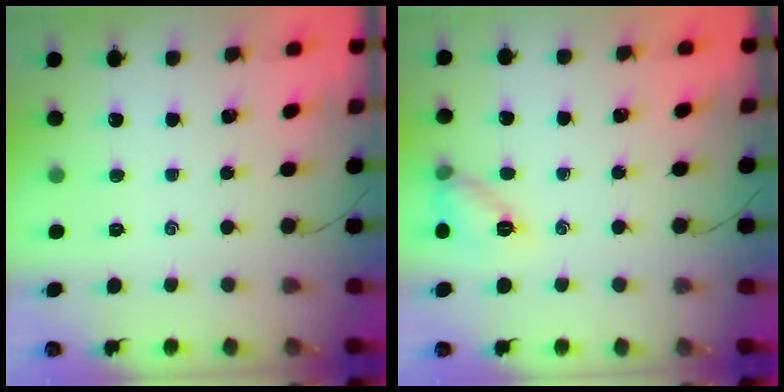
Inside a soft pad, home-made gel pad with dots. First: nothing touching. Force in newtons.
{"total": 8.5, "press": 8.4, "slide": 1.4}